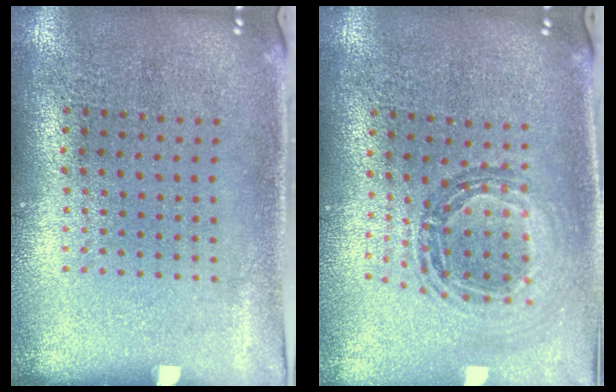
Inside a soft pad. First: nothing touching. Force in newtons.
{"total": 0.9, "press": 0.9, "slide": 0.1}